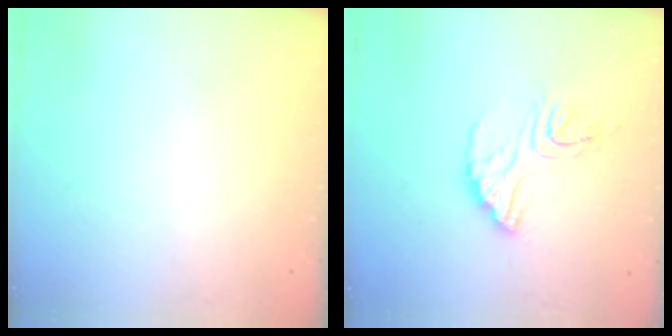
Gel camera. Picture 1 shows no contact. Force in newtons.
{"total": 13.2, "press": 13.1, "slide": 1.1}